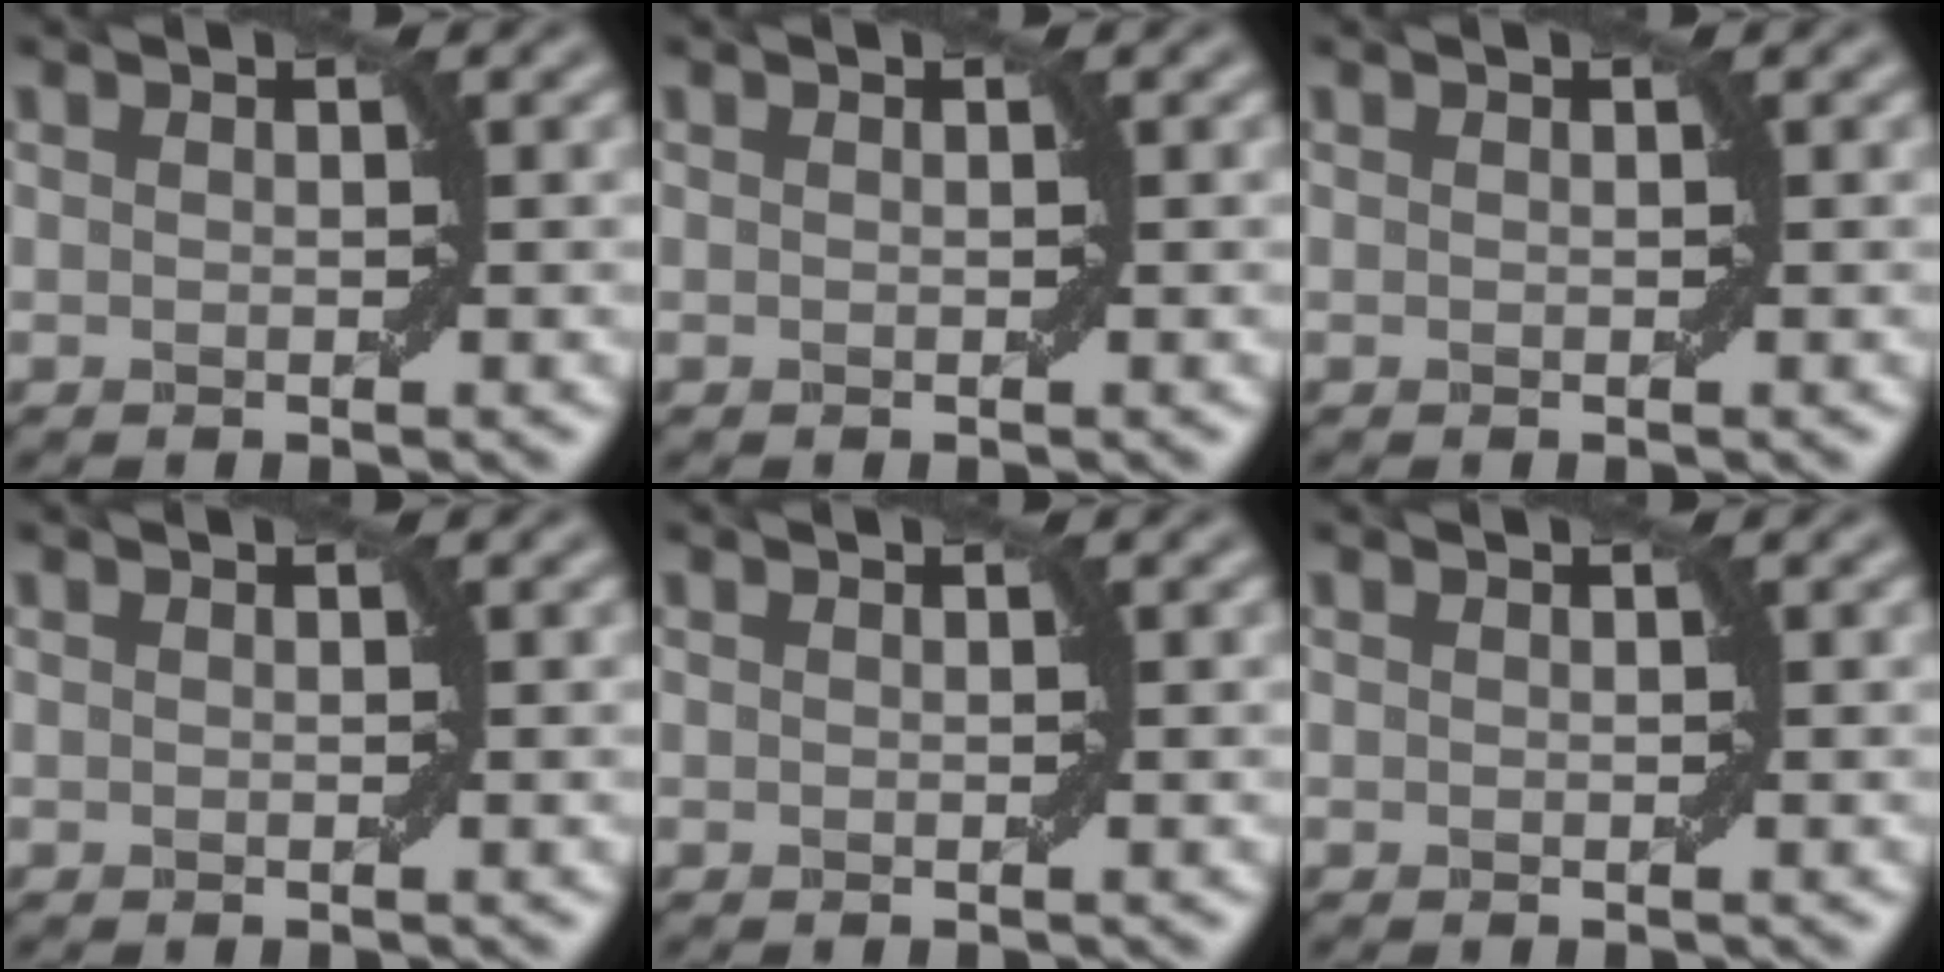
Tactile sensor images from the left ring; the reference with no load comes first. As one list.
[{"total": 0.0}, {"total": 0.0}, {"total": 0.0}, {"total": 0.0}, {"total": 0.0}]